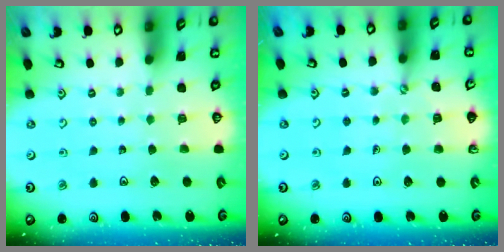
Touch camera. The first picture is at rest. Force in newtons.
{"total": 1.9, "press": 1.9, "slide": 0.2}